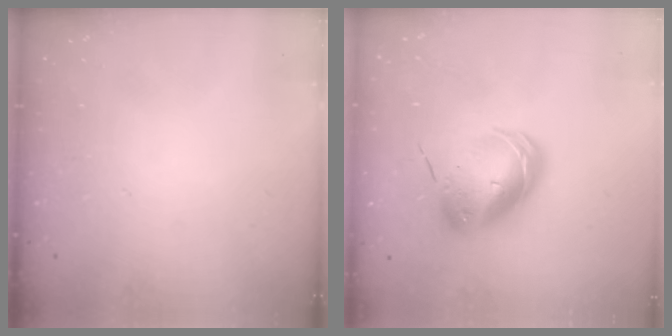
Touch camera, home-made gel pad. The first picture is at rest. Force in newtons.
{"total": 11.2, "press": 11.0, "slide": 1.8}